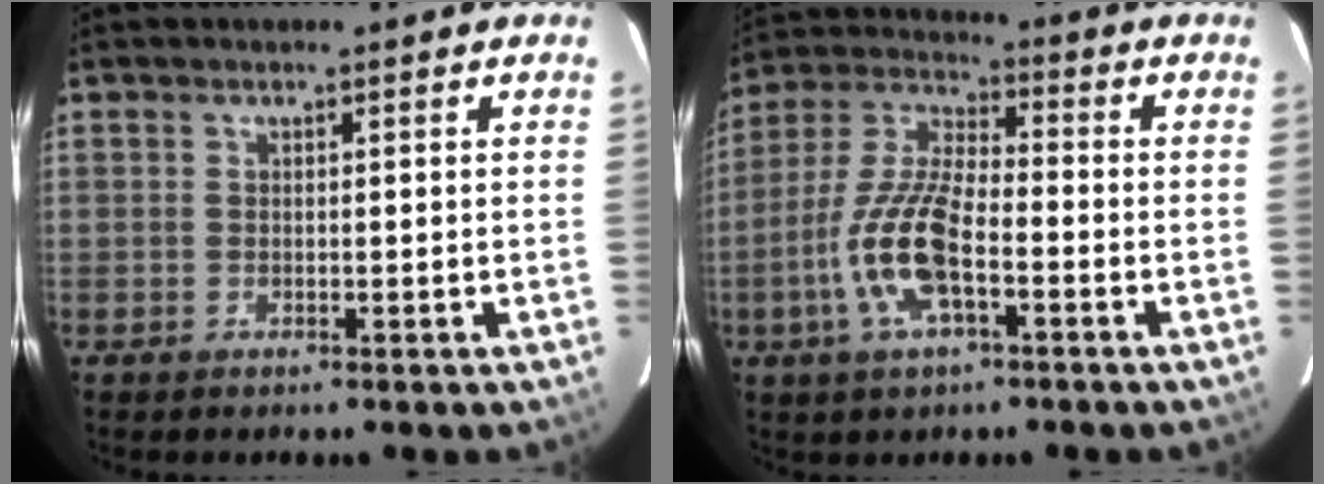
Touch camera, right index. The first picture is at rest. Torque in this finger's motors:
{"motor_torque": [1.91, -0.23, 1.06, 0.12]}